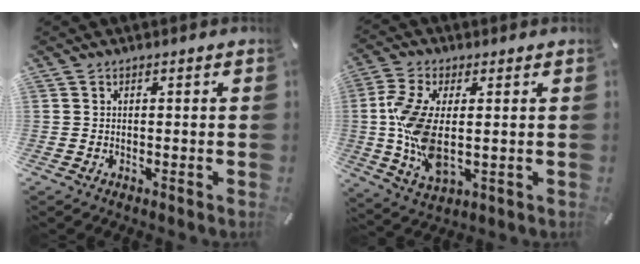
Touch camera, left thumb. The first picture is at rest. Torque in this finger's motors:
{"motor_torque": [1.83, 3.19, 1.30, -0.97, 0.78]}